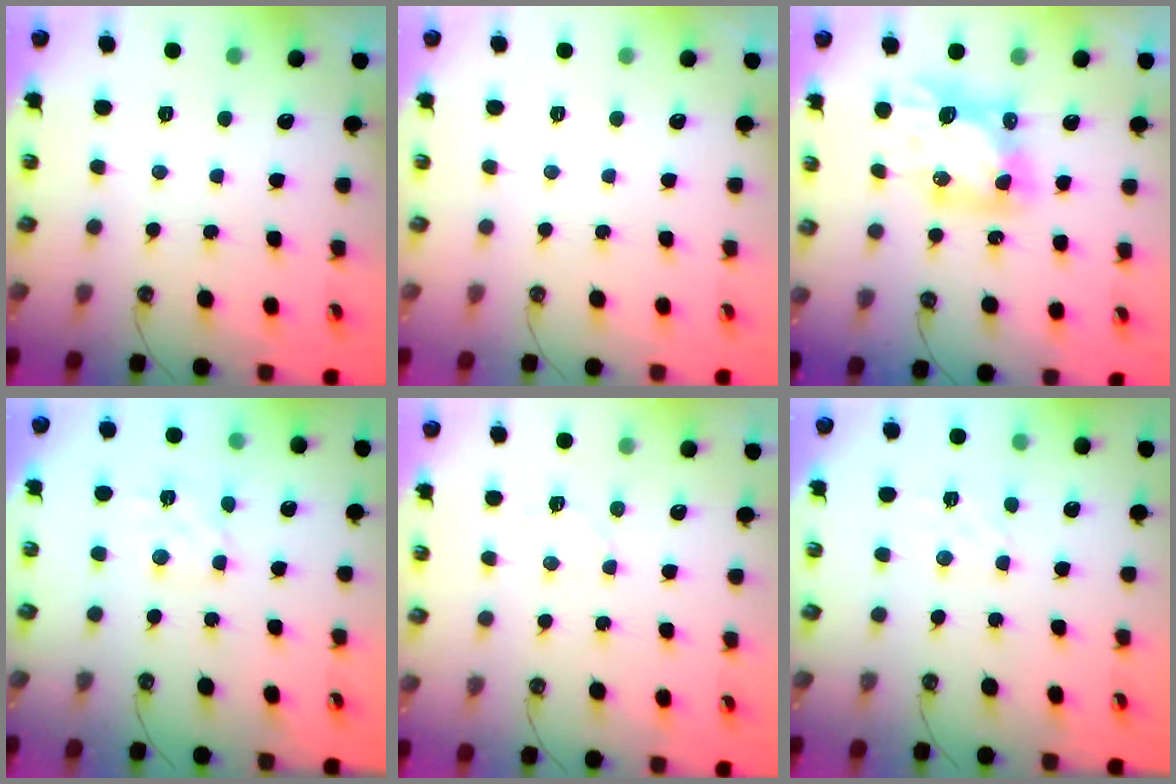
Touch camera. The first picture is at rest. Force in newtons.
{"total": 0.0}
{"total": 9.2, "press": 9.1, "slide": 1.0}
{"total": 2.9, "press": 2.9, "slide": 0.4}
{"total": 4.9, "press": 4.9, "slide": 0.5}
{"total": 2.2, "press": 2.1, "slide": 0.5}